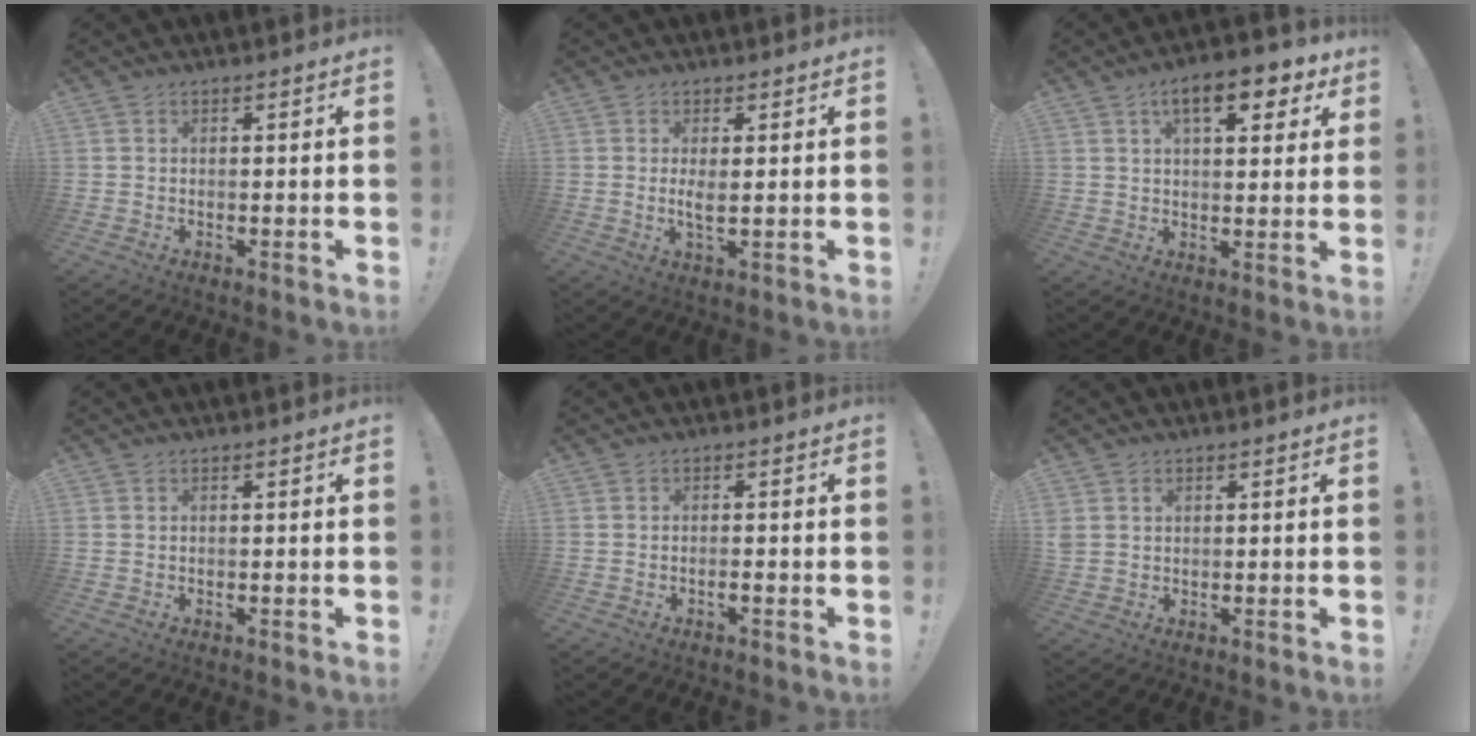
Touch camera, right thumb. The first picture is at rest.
{"total": 3.6, "force": [0.5, 0.8, 3.5], "torque": [-0.056, -0.007, 0.007]}
{"total": 10.9, "force": [5.2, 4.4, 8.5], "torque": [-0.113, -0.014, 0.081]}
{"total": 0.0}
{"total": 1.4, "force": [-0.9, 0.1, 1.0], "torque": [-0.026, 0.001, -0.016]}
{"total": 2.2, "force": [1.0, 1.8, 0.7], "torque": [-0.007, -0.002, 0.019]}